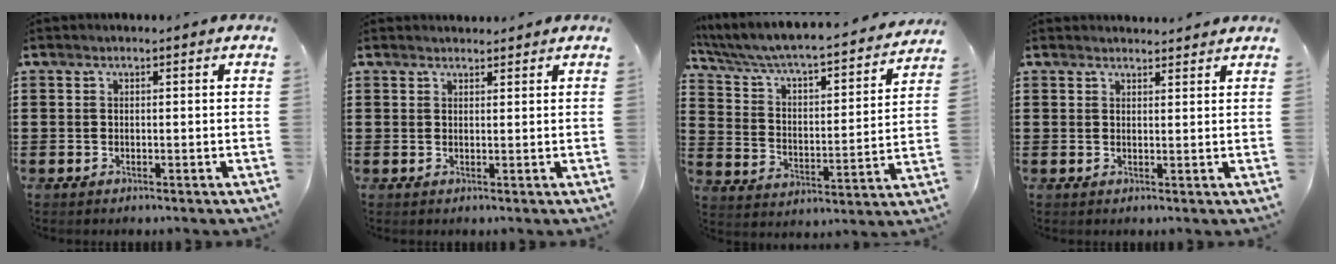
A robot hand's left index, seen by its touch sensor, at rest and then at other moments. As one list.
[{"total": 1.3, "force": [1.3, 0.3, 0.1], "torque": [-0.005, 0.001, 0.026]}, {"total": 4.8, "force": [4.2, 0.7, 2.2], "torque": [-0.068, -0.044, 0.060]}, {"total": 1.8, "force": [1.8, 0.2, 0.1], "torque": [-0.007, 0.000, 0.036]}]